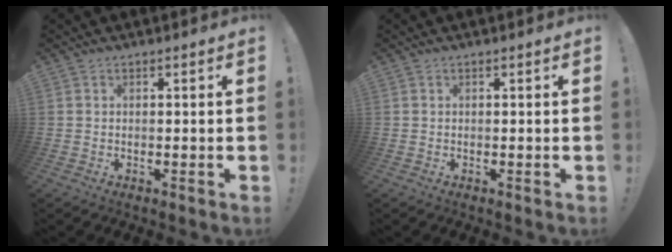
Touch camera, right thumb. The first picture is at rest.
{"total": 0.0}